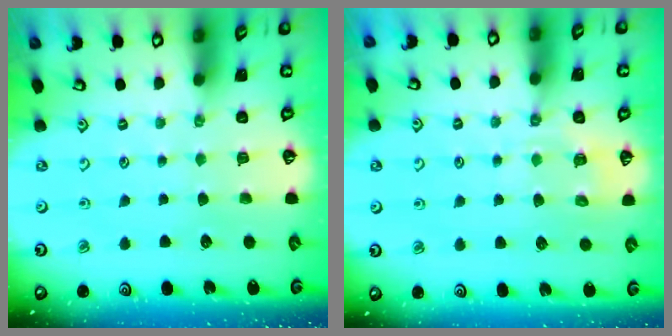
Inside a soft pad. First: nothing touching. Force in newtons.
{"total": 6.2, "press": 6.1, "slide": 1.0}